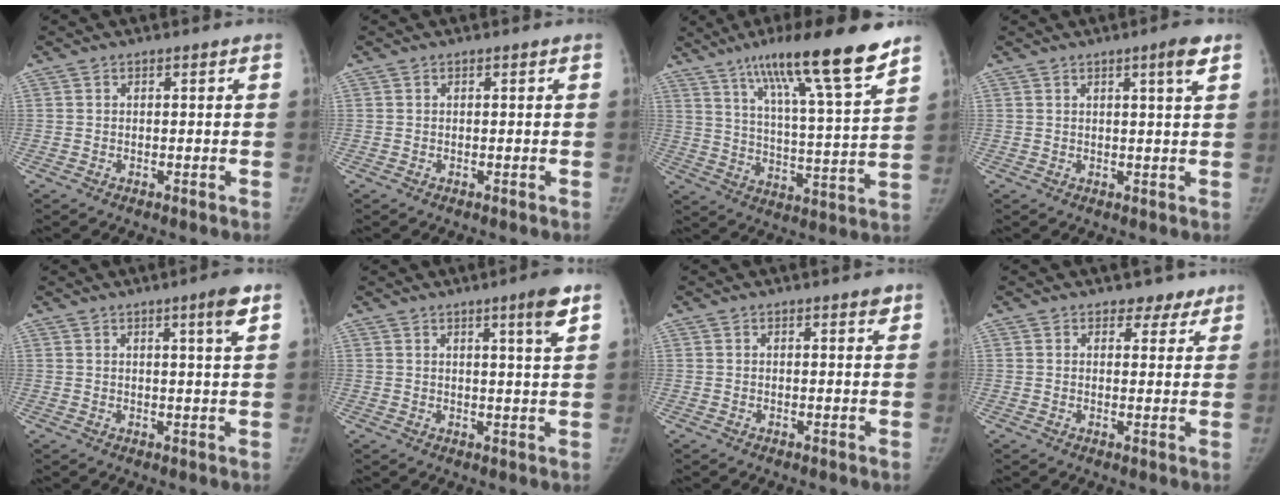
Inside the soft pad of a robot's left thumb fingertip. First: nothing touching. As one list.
[{"total": 0.0}, {"total": 20.3, "force": [14.0, 1.8, 14.5], "torque": [-0.212, -0.056, 0.227]}, {"total": 3.6, "force": [2.0, 0.1, 3.0], "torque": [-0.045, -0.012, 0.029]}, {"total": 4.3, "force": [2.4, 0.0, 3.6], "torque": [-0.050, -0.015, 0.034]}, {"total": 5.4, "force": [3.1, -0.1, 4.4], "torque": [-0.060, -0.021, 0.044]}, {"total": 1.5, "force": [1.0, 0.4, 1.0], "torque": [-0.010, -0.005, 0.011]}, {"total": 3.8, "force": [2.9, 2.3, 0.9], "torque": [0.017, -0.017, 0.037]}]